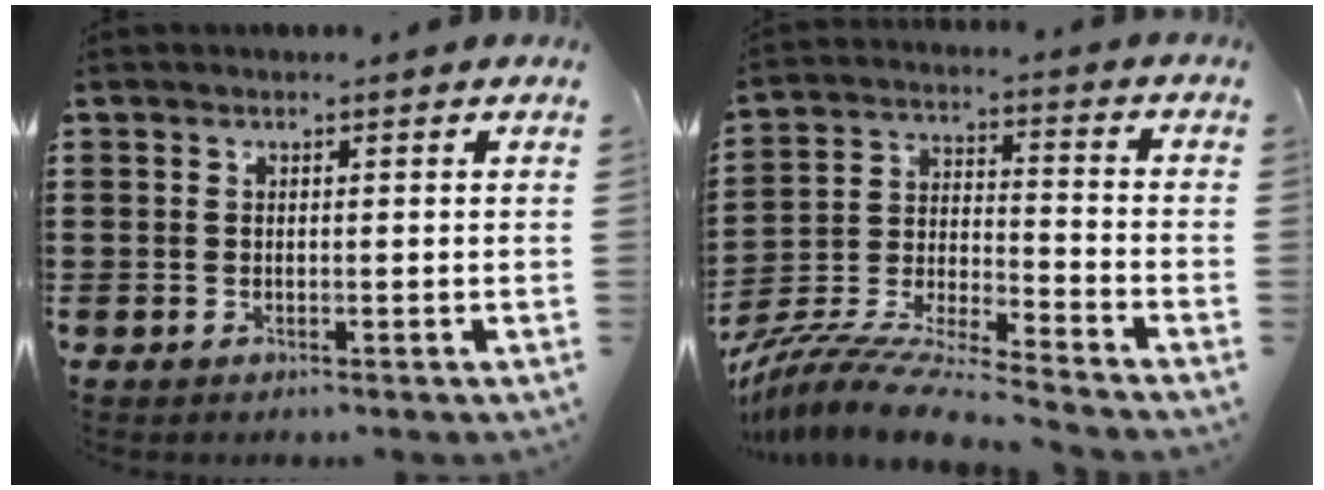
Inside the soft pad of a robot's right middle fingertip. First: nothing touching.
{"total": 9.6, "force": [-9.3, 0.0, 2.6], "torque": [-0.053, 0.004, -0.188]}